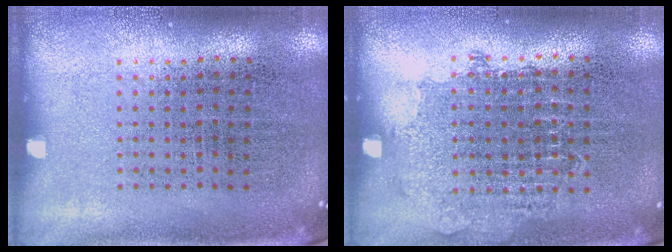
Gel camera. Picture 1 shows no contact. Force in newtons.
{"total": 0.8, "press": 0.8, "slide": 0.1}